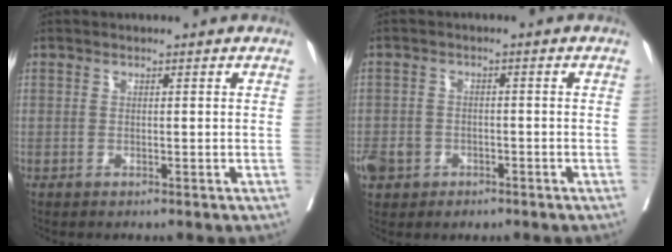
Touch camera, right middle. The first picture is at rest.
{"total": 5.2, "force": [-2.8, 4.1, 1.4], "torque": [-0.030, 0.008, -0.042]}